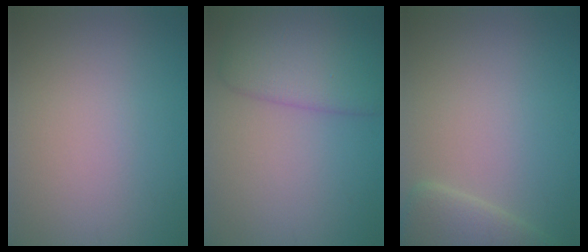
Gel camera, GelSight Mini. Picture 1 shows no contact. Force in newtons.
{"total": 5.9, "press": 5.9, "slide": 0.2}
{"total": 3.4, "press": 3.4, "slide": 0.2}